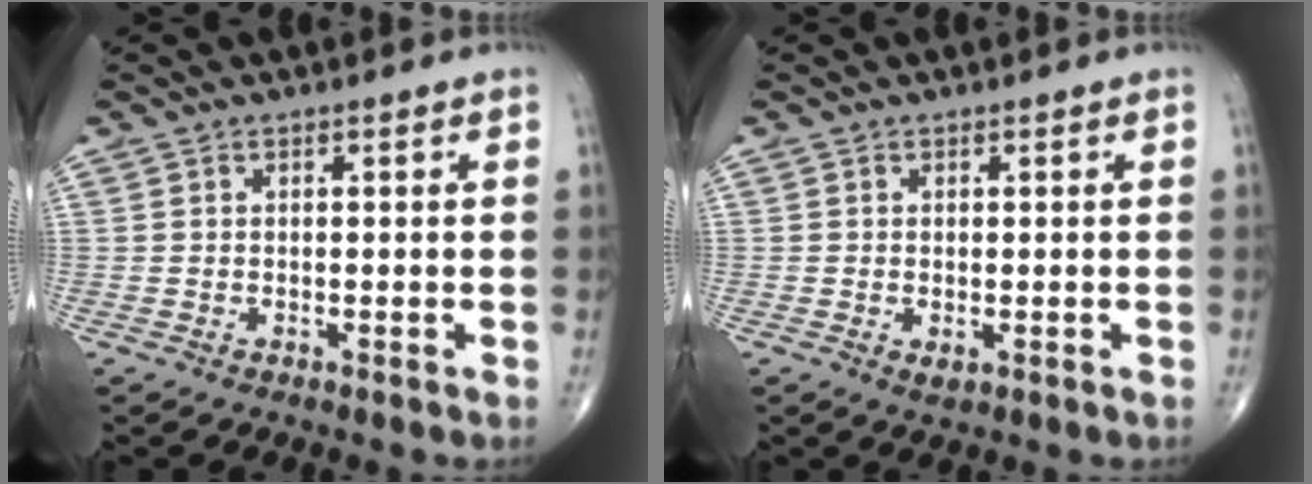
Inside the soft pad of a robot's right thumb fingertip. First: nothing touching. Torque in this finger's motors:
{"motor_torque": [-0.23, 0.20, 0.11, 0.15, 0.07]}